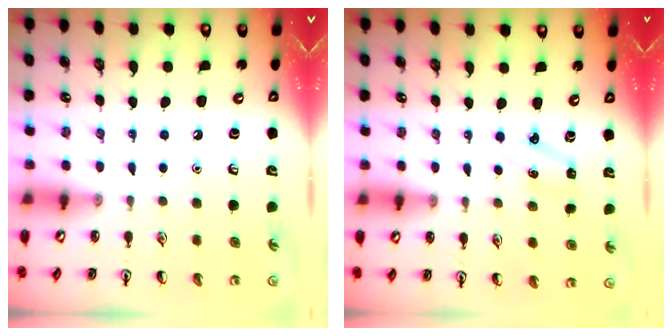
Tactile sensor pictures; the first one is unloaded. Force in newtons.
{"total": 2.5, "press": 2.3, "slide": 0.8}